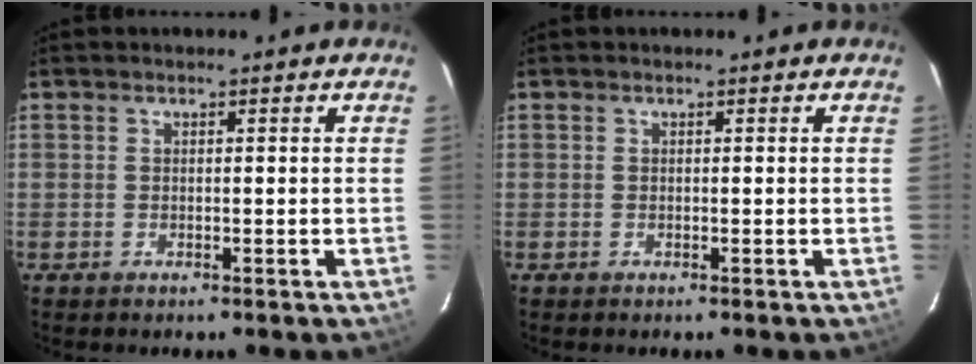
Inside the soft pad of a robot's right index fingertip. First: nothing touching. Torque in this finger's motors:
{"motor_torque": [0.00, 0.00, 0.05, 0.00]}